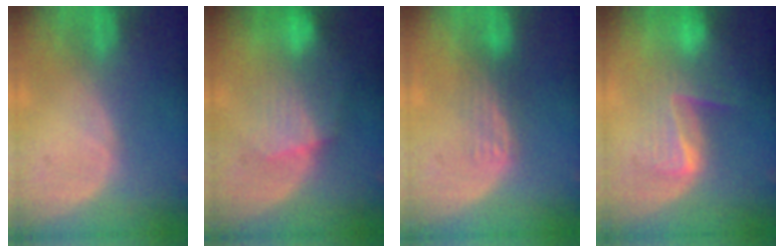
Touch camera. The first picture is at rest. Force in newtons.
{"total": 8.5, "press": 8.0, "slide": 3.0}
{"total": 2.9, "press": 2.7, "slide": 1.2}
{"total": 6.3, "press": 6.2, "slide": 1.5}